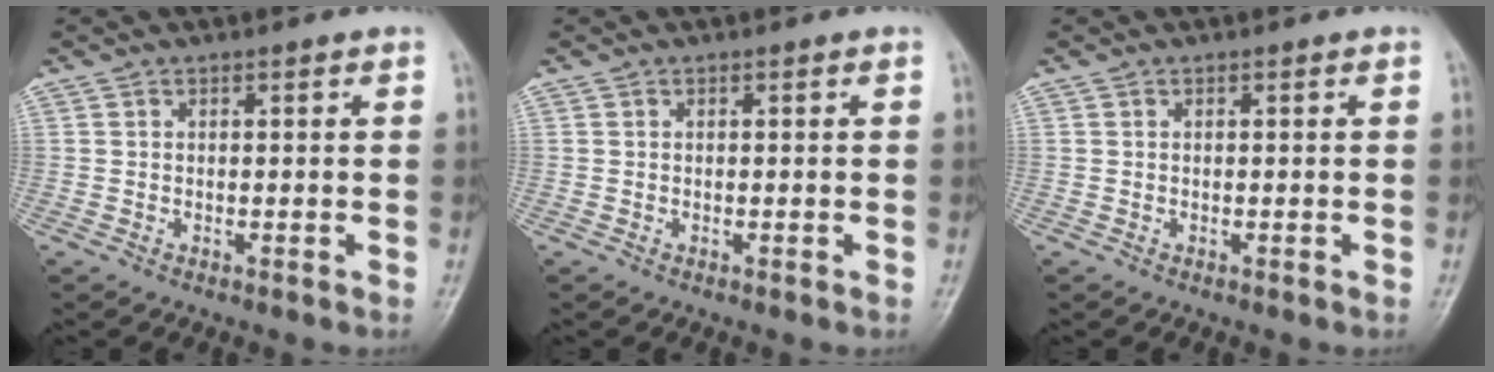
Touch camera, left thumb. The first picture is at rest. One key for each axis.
{"total": 0.0}
{"total": 0.0}